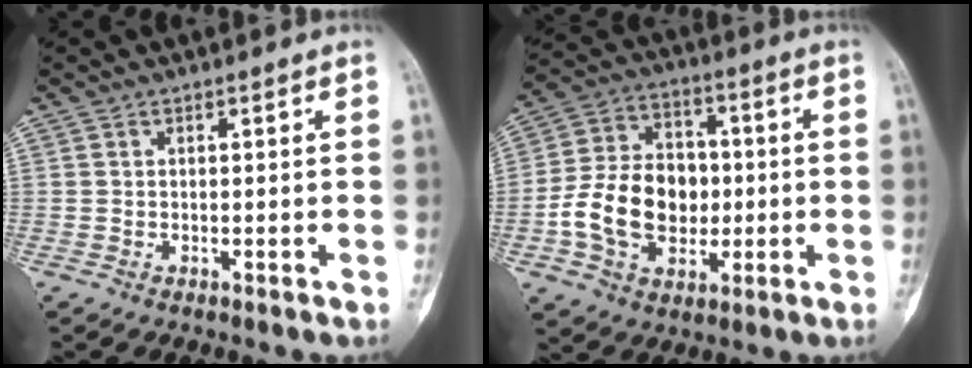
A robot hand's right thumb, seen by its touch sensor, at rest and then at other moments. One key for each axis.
{"total": 15.9, "fx": -2.0, "fy": 11.7, "fz": 10.6, "tx": -0.161, "ty": 0.030, "tz": -0.034}